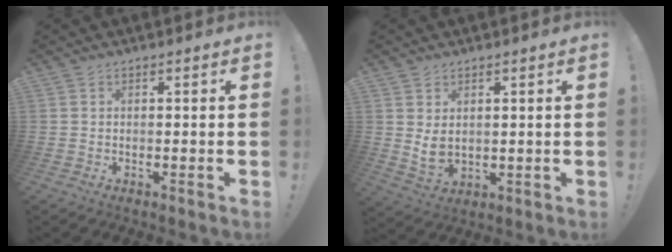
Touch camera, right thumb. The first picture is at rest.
{"total": 5.6, "force": [1.8, 3.8, 3.6], "torque": [-0.043, -0.017, 0.034]}